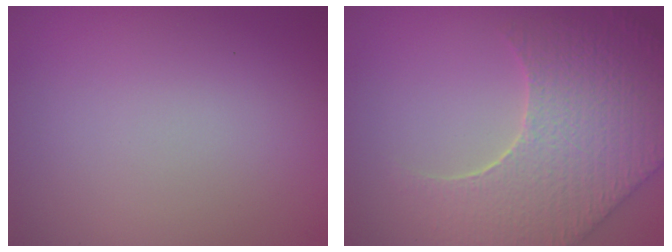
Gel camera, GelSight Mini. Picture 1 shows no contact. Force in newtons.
{"total": 8.6, "press": 6.3, "slide": 5.9}